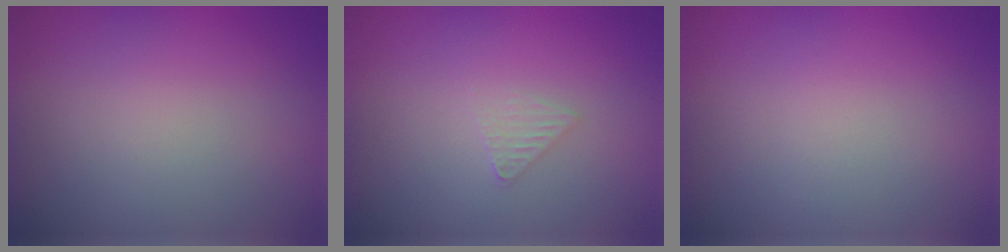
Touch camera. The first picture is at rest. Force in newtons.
{"total": 1.0, "press": 1.0, "slide": 0.1}
{"total": 0.0}